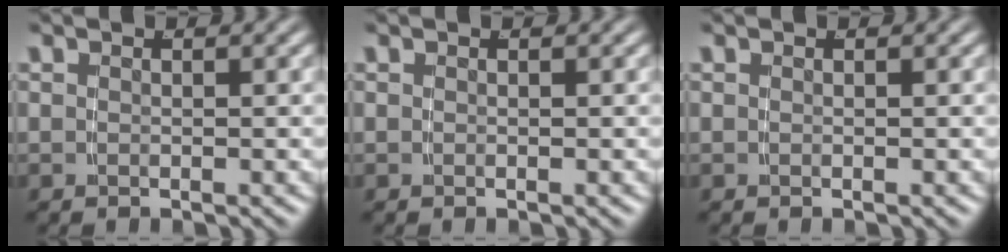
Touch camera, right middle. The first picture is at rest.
{"total": 0.0}
{"total": 0.0}